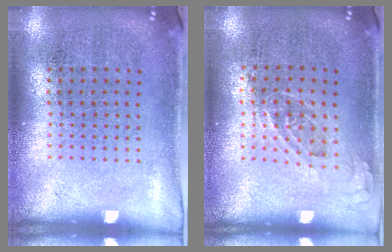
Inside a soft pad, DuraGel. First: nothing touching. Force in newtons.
{"total": 0.7, "press": 0.7, "slide": 0.3}